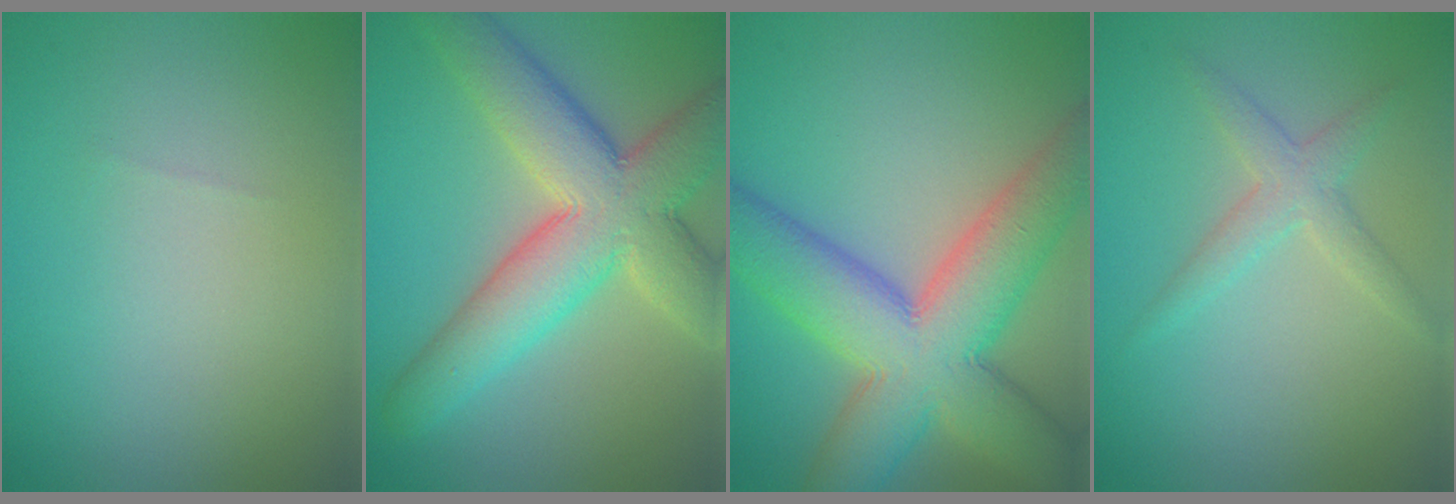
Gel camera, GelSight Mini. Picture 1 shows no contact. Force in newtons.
{"total": 10.0, "press": 9.9, "slide": 0.9}
{"total": 11.4, "press": 11.4, "slide": 0.6}
{"total": 2.3, "press": 2.3, "slide": 0.0}